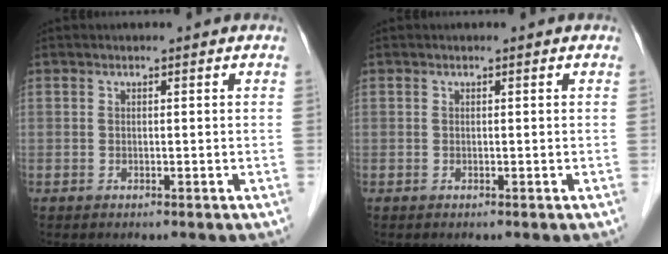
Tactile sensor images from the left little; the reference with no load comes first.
{"total": 0.0}